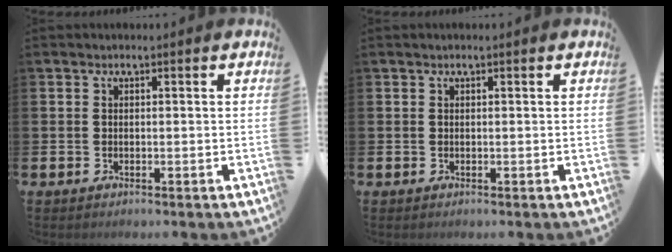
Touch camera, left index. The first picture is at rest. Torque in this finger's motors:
{"motor_torque": [0.71, -1.14, -0.07, 0.01]}